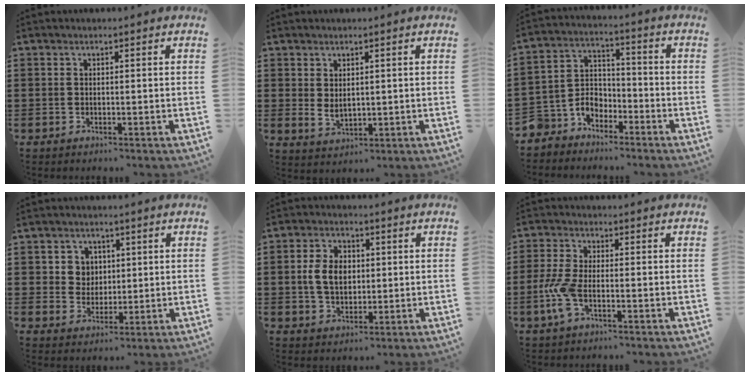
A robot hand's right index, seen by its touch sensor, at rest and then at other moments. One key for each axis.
{"total": 2.2, "fx": 1.1, "fy": 1.2, "fz": 1.5, "tx": -0.029, "ty": 0.003, "tz": 0.021}
{"total": 5.5, "fx": -4.5, "fy": 3.0, "fz": 0.4, "tx": -0.031, "ty": 0.005, "tz": -0.095}
{"total": 4.0, "fx": 1.2, "fy": 3.8, "fz": 0.7, "tx": -0.031, "ty": 0.013, "tz": 0.021}
{"total": 6.1, "fx": 0.4, "fy": 4.3, "fz": 4.3, "tx": -0.107, "ty": 0.004, "tz": -0.003}
{"total": 5.5, "fx": -1.7, "fy": 2.0, "fz": 4.9, "tx": -0.124, "ty": -0.014, "tz": -0.037}